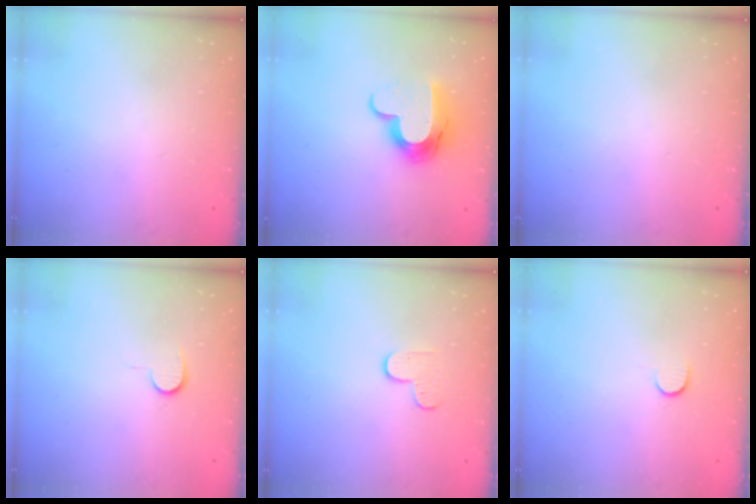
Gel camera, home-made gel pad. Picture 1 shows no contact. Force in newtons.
{"total": 13.0, "press": 13.0, "slide": 1.0}
{"total": 0.0}
{"total": 4.0, "press": 4.0, "slide": 0.4}
{"total": 3.8, "press": 3.8, "slide": 0.4}
{"total": 5.3, "press": 5.2, "slide": 0.5}